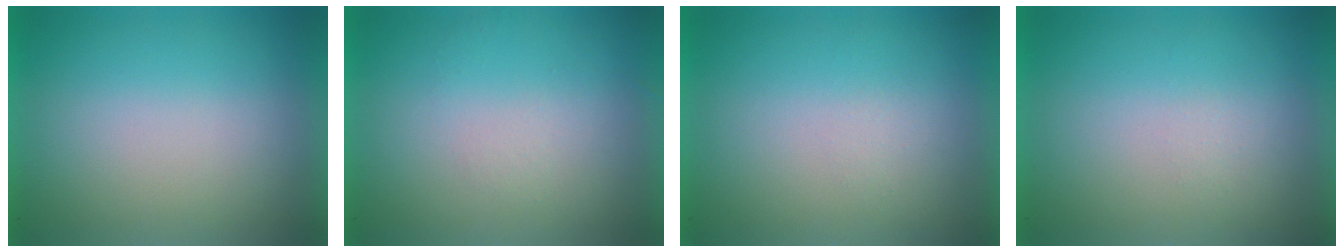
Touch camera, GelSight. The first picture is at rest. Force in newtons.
{"total": 1.3}
{"total": 1.2}
{"total": 1.3}